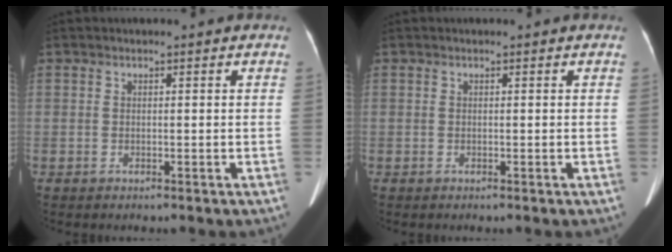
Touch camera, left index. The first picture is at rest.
{"total": 0.0}